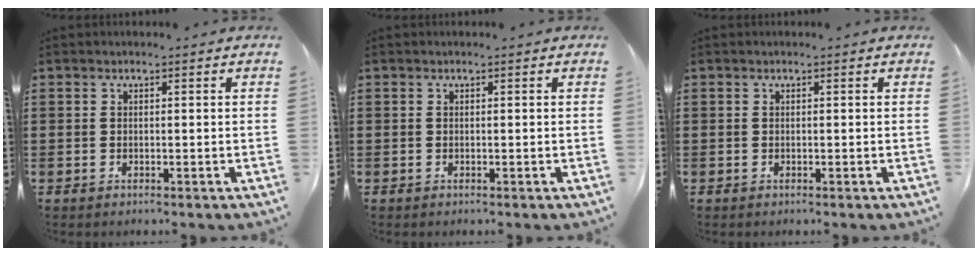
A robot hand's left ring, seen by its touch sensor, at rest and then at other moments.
{"total": 0.0}
{"total": 0.0}